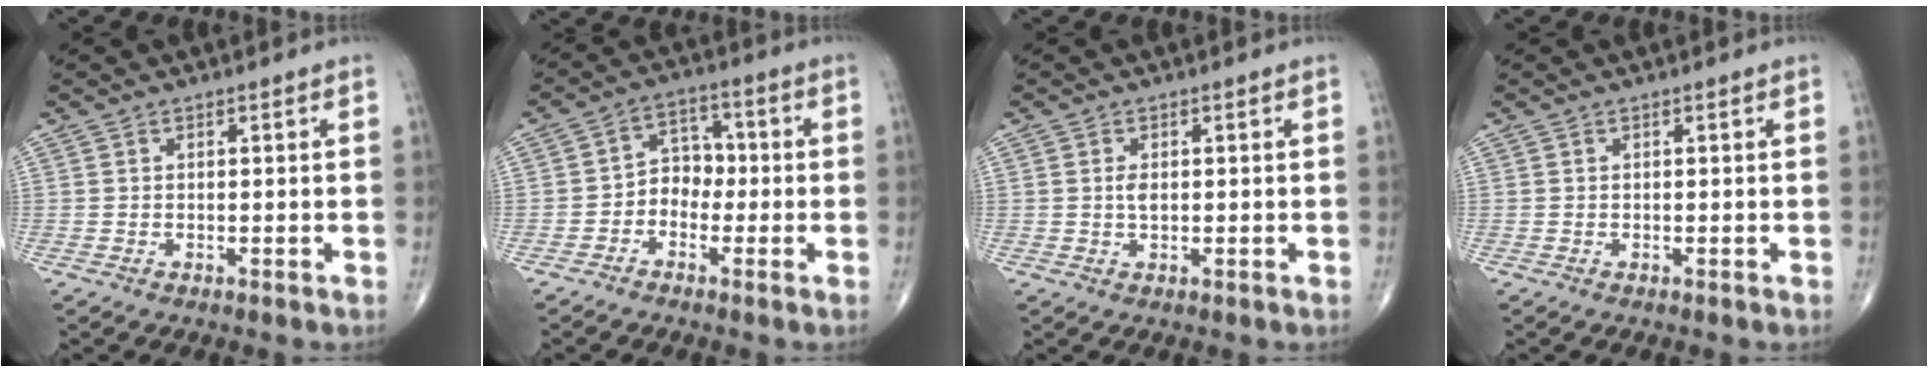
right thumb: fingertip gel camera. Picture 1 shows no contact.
{"total": 5.7, "force": [-1.5, 4.6, 3.0], "torque": [-0.018, 0.030, -0.041]}
{"total": 1.8, "force": [0.2, 1.0, 1.5], "torque": [-0.029, -0.002, 0.004]}
{"total": 0.0}